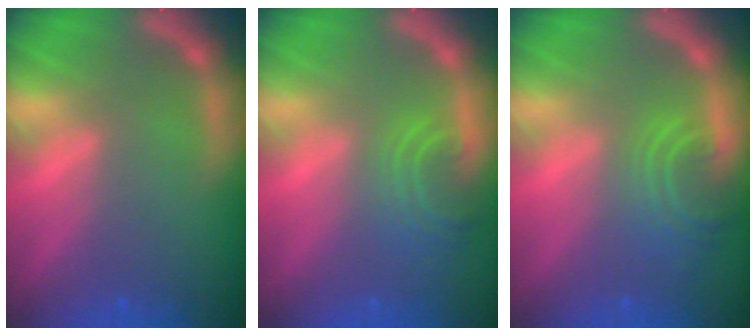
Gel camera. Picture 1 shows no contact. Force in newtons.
{"total": 4.0}
{"total": 4.5}